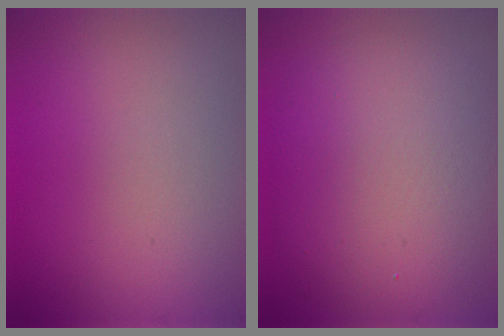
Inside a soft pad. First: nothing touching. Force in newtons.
{"total": 10.7, "press": 10.7, "slide": 0.4}